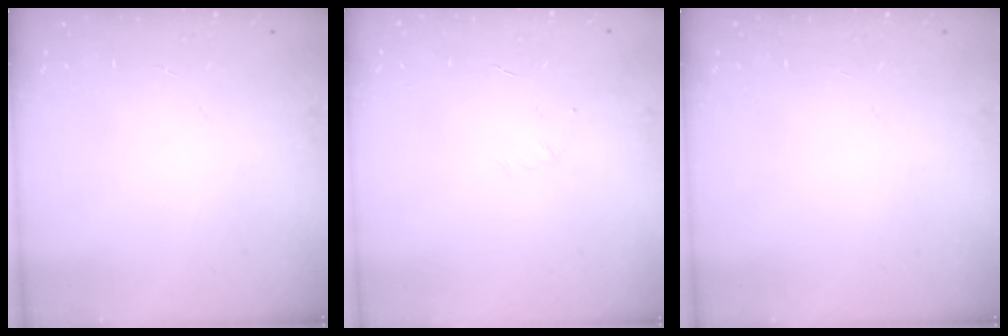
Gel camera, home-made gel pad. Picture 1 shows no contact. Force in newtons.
{"total": 2.9, "press": 2.8, "slide": 0.7}
{"total": 0.0}